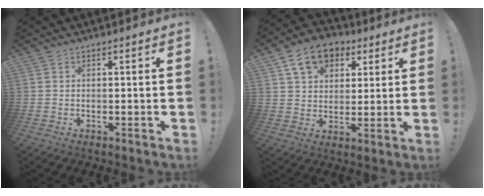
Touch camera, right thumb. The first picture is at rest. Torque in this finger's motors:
{"motor_torque": [-0.04, 1.16, 0.44, -0.16, 0.36]}